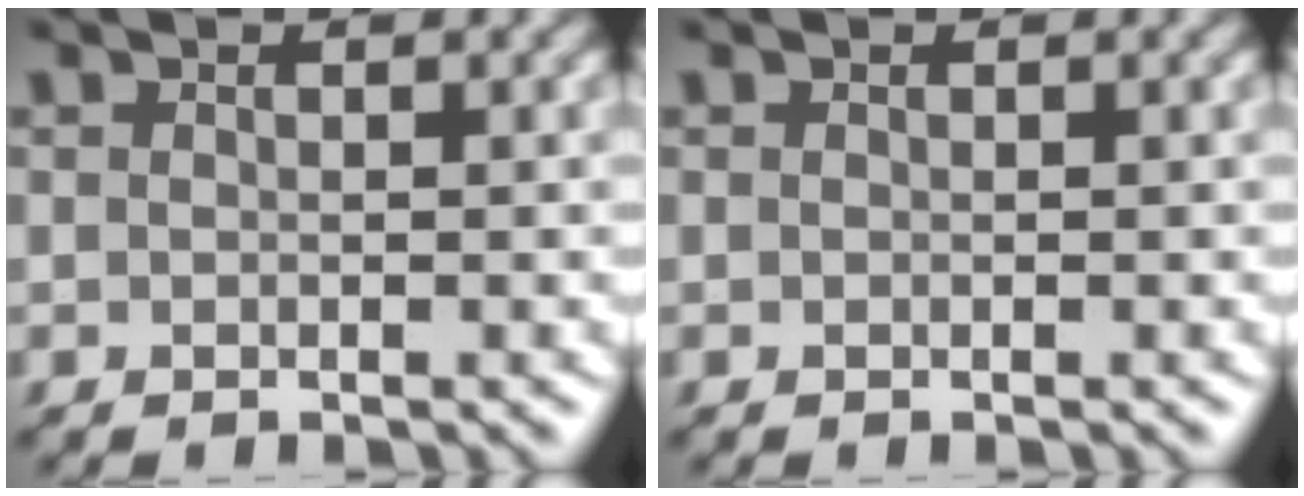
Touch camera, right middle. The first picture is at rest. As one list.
[{"total": 0.0}]